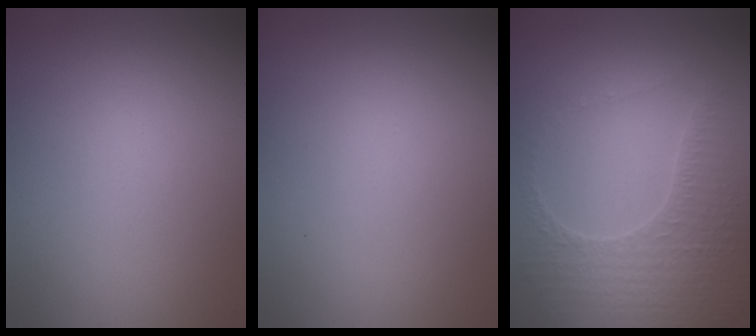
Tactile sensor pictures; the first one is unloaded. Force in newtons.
{"total": 0.0}
{"total": 3.3, "press": 3.1, "slide": 1.0}